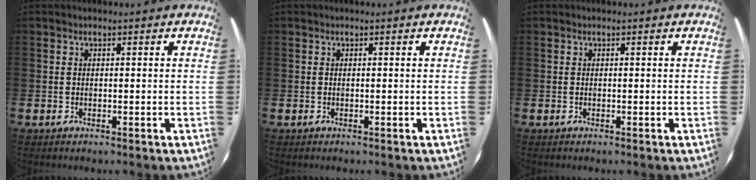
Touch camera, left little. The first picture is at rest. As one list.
[{"total": 0.0}, {"total": 0.0}]